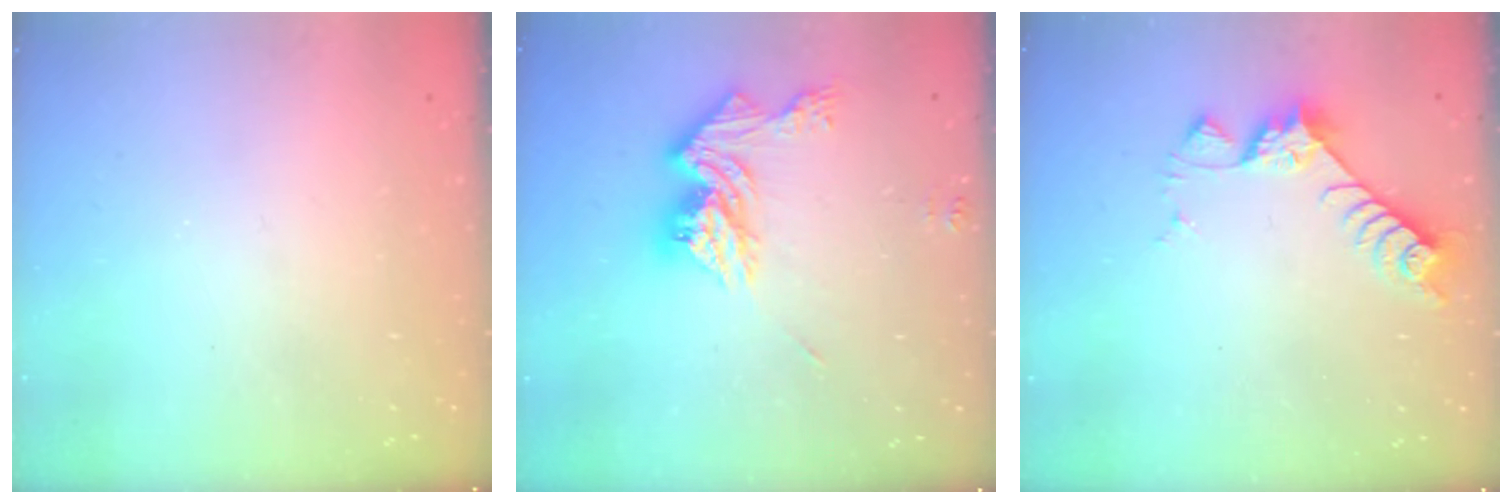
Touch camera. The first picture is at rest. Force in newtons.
{"total": 14.0, "press": 13.9, "slide": 1.2}
{"total": 7.0, "press": 7.0, "slide": 0.5}